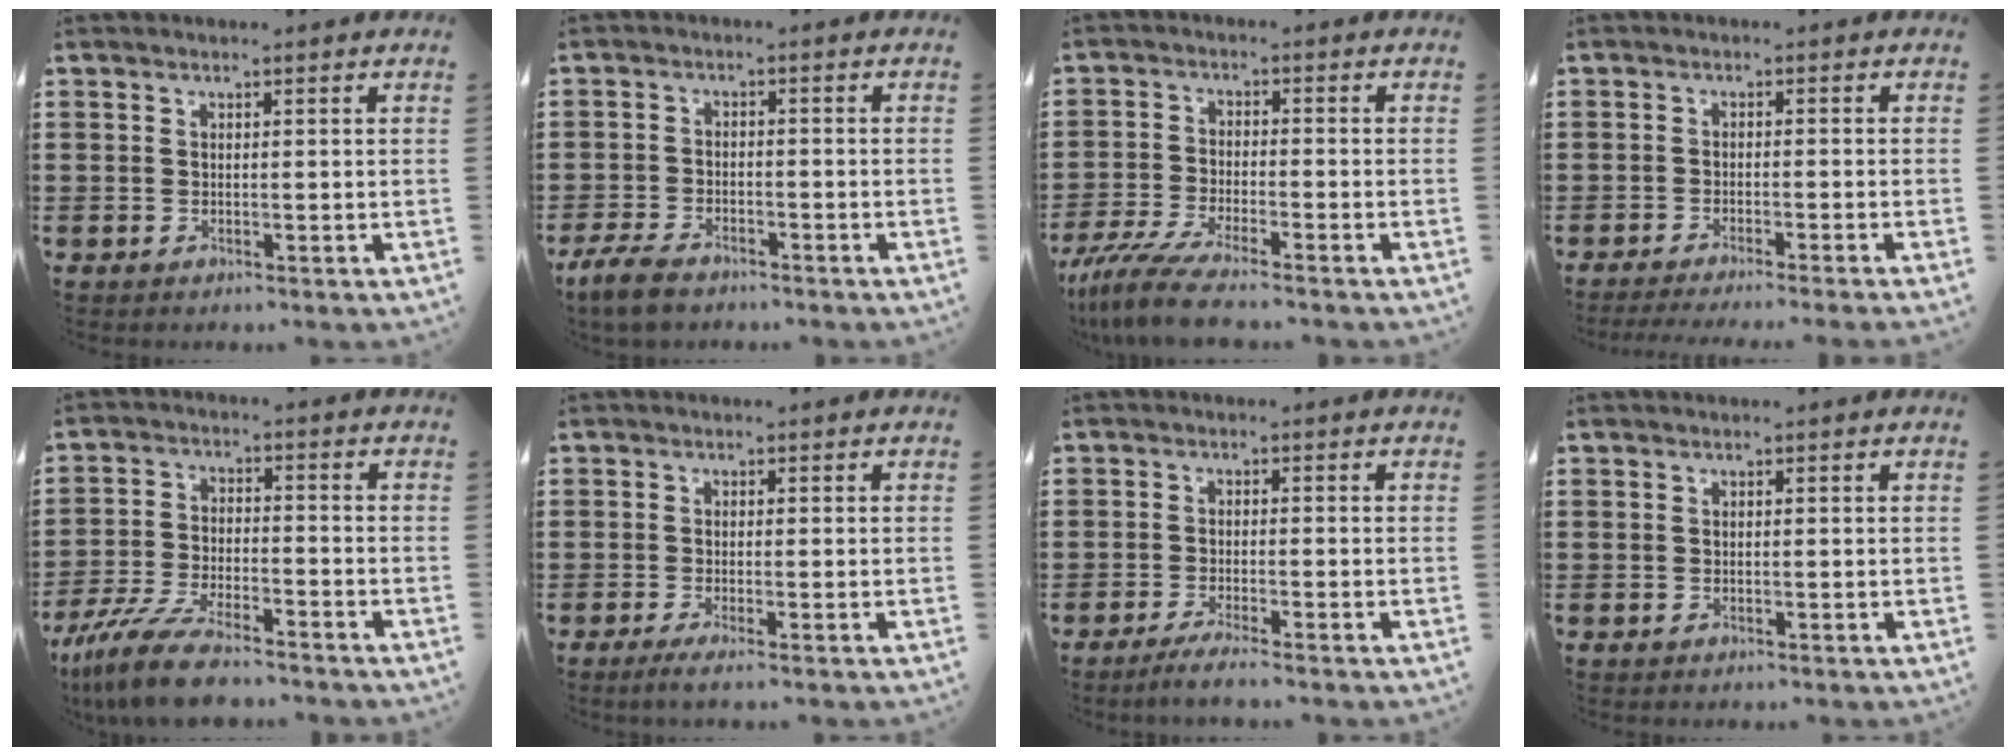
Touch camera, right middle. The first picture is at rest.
{"total": 3.9, "force": [-3.3, 1.3, 1.7], "torque": [-0.052, 0.001, -0.071]}
{"total": 6.0, "force": [-5.1, 0.1, 3.1], "torque": [-0.086, -0.022, -0.104]}
{"total": 1.8, "force": [-1.6, -0.4, 0.8], "torque": [-0.012, 0.000, -0.030]}
{"total": 8.4, "force": [-7.1, 1.4, 4.2], "torque": [-0.101, 0.001, -0.140]}
{"total": 1.0, "force": [-0.6, 0.0, 0.8], "torque": [-0.013, -0.004, -0.011]}
{"total": 2.0, "force": [-1.6, -0.2, 1.2], "torque": [-0.020, 0.002, -0.030]}
{"total": 0.0}